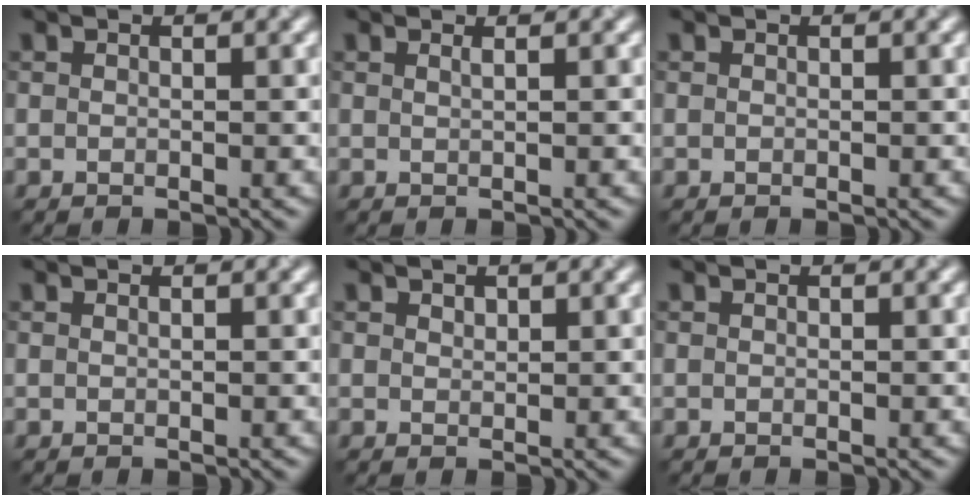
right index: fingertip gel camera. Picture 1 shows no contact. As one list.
[{"total": 0.7, "force": [0.4, 0.3, 0.5], "torque": [-0.002, -0.003, 0.003]}, {"total": 0.0}, {"total": 0.0}, {"total": 0.7, "force": [0.6, 0.3, 0.2], "torque": [-0.002, -0.001, 0.012]}, {"total": 0.0}]